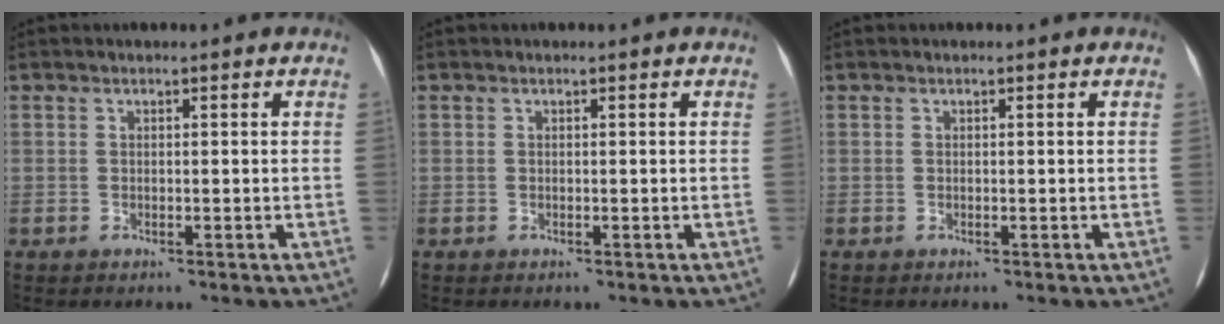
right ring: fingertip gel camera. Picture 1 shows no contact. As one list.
[{"total": 0.0}, {"total": 0.0}]